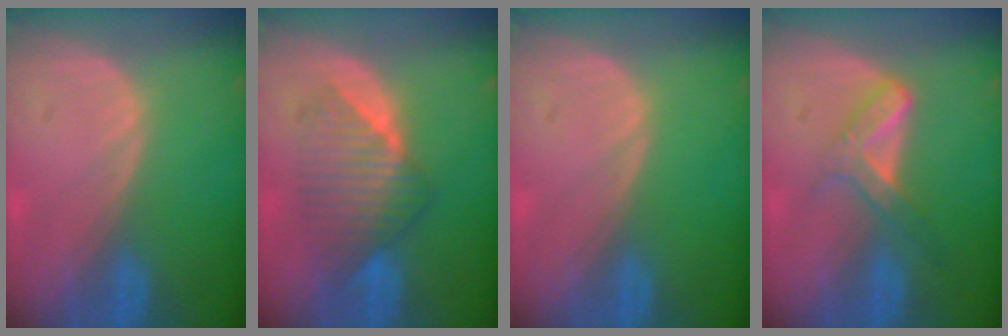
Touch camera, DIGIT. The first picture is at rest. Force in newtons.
{"total": 6.9, "press": 6.9, "slide": 0.5}
{"total": 0.0}
{"total": 5.3, "press": 4.6, "slide": 2.7}